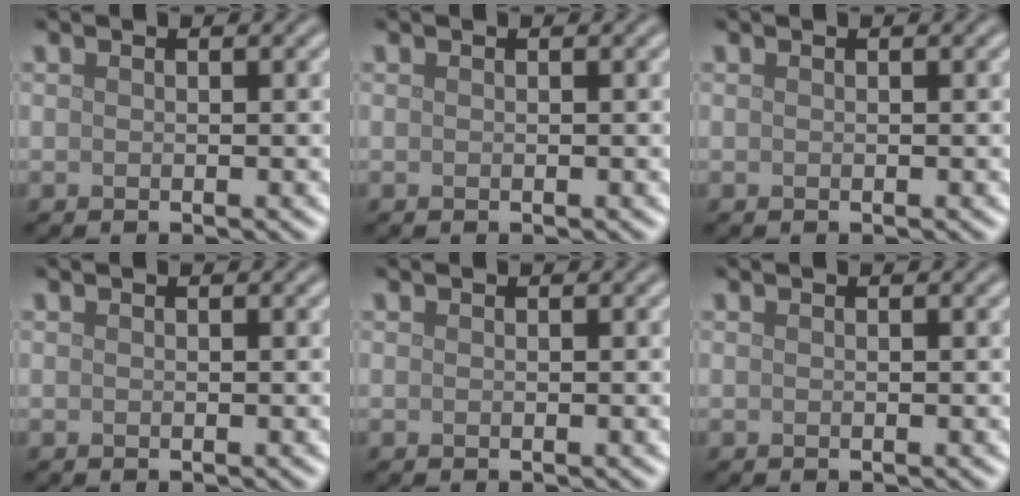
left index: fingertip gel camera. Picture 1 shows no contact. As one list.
[{"total": 0.0}, {"total": 0.0}, {"total": 0.0}, {"total": 0.0}, {"total": 0.0}]